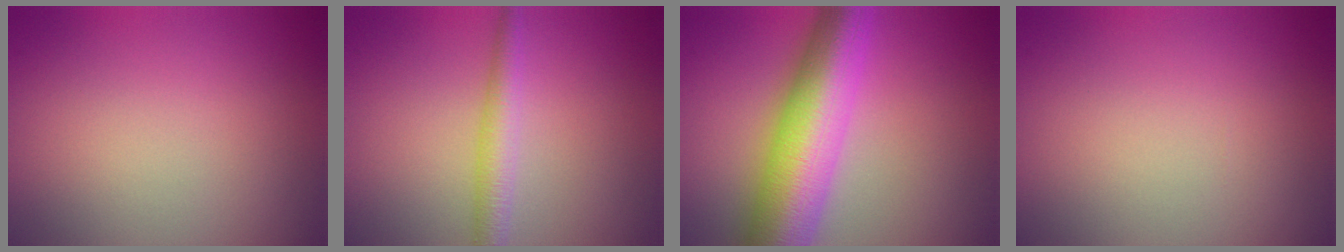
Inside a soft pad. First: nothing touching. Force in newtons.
{"total": 2.7, "press": 2.7, "slide": 0.1}
{"total": 10.7, "press": 10.7, "slide": 0.1}
{"total": 0.0}